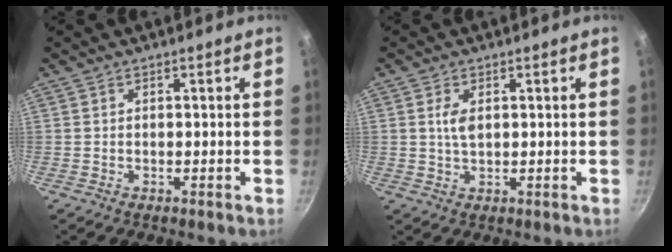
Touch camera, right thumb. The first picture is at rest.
{"total": 3.1, "force": [0.7, 1.7, 2.5], "torque": [-0.045, -0.003, 0.014]}